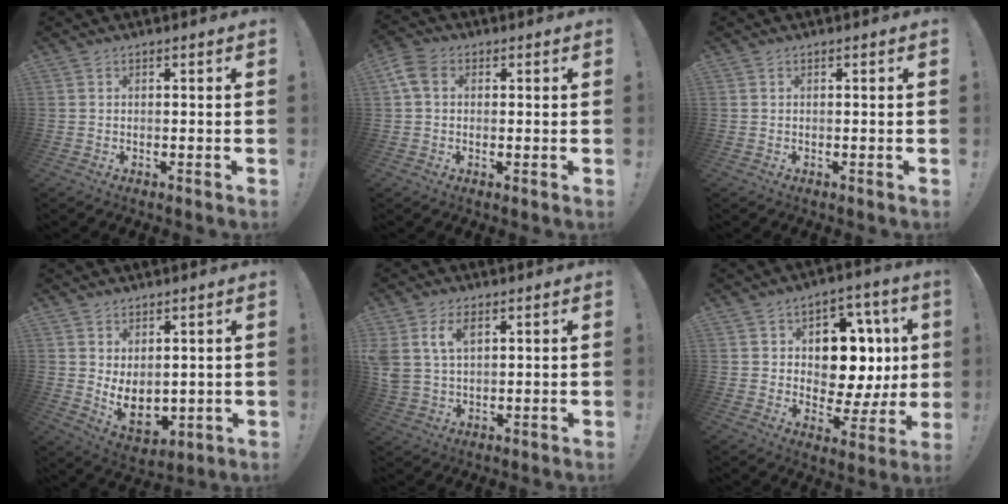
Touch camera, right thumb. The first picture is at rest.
{"total": 6.0, "force": [1.7, 4.2, 3.9], "torque": [-0.079, 0.006, 0.036]}
{"total": 0.0}
{"total": 7.2, "force": [1.3, 5.0, 5.0], "torque": [-0.070, -0.028, 0.033]}
{"total": 7.7, "force": [3.6, 4.8, 4.9], "torque": [-0.102, -0.007, 0.066]}
{"total": 12.8, "force": [3.0, 9.6, 8.0], "torque": [-0.103, -0.016, 0.065]}